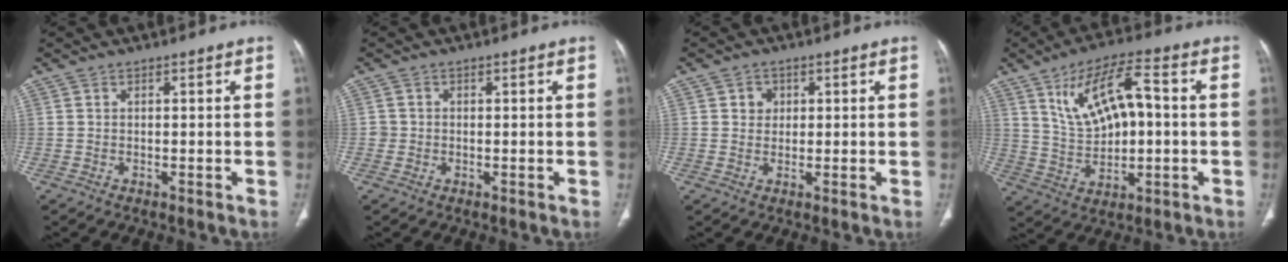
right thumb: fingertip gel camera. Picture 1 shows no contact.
{"total": 1.3, "force": [-0.2, 1.3, 0.1], "torque": [0.006, 0.006, -0.004]}
{"total": 2.5, "force": [0.8, 2.3, 0.9], "torque": [0.001, -0.001, 0.010]}
{"total": 13.4, "force": [2.8, 6.3, 11.5], "torque": [-0.186, 0.014, 0.056]}